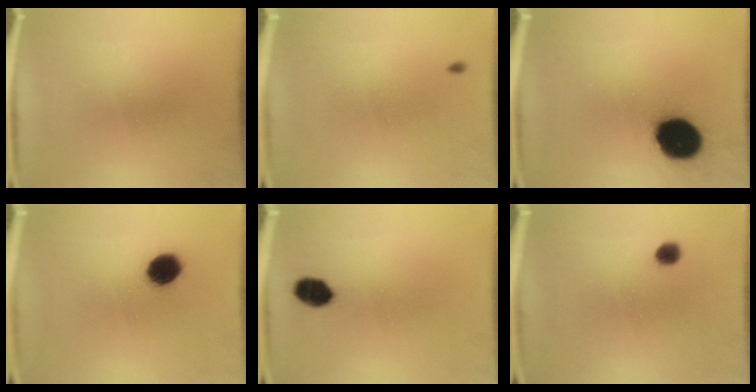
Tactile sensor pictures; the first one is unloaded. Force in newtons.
{"total": 0.9}
{"total": 16.4}
{"total": 7.2}
{"total": 5.6}
{"total": 2.2}